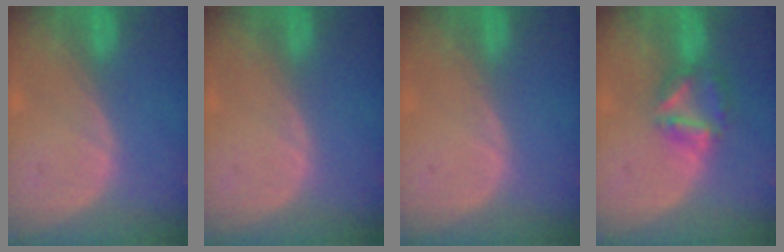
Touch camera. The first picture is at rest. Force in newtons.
{"total": 0.0}
{"total": 0.0}
{"total": 6.1, "press": 5.5, "slide": 2.5}